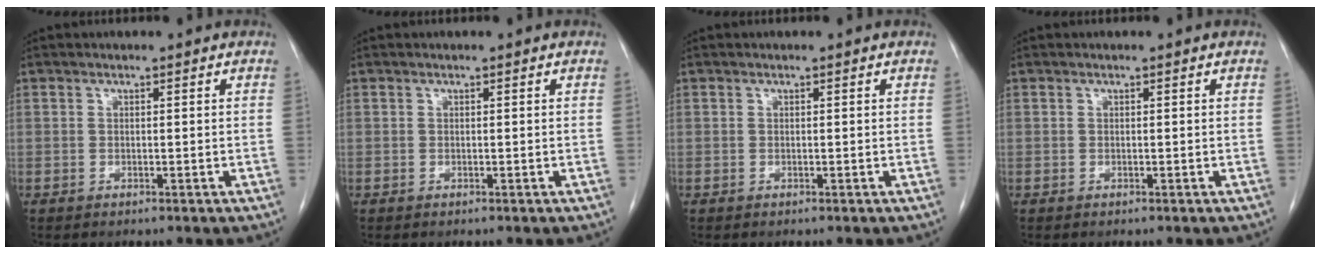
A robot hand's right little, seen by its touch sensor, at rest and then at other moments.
{"total": 0.0}
{"total": 0.0}
{"total": 0.0}